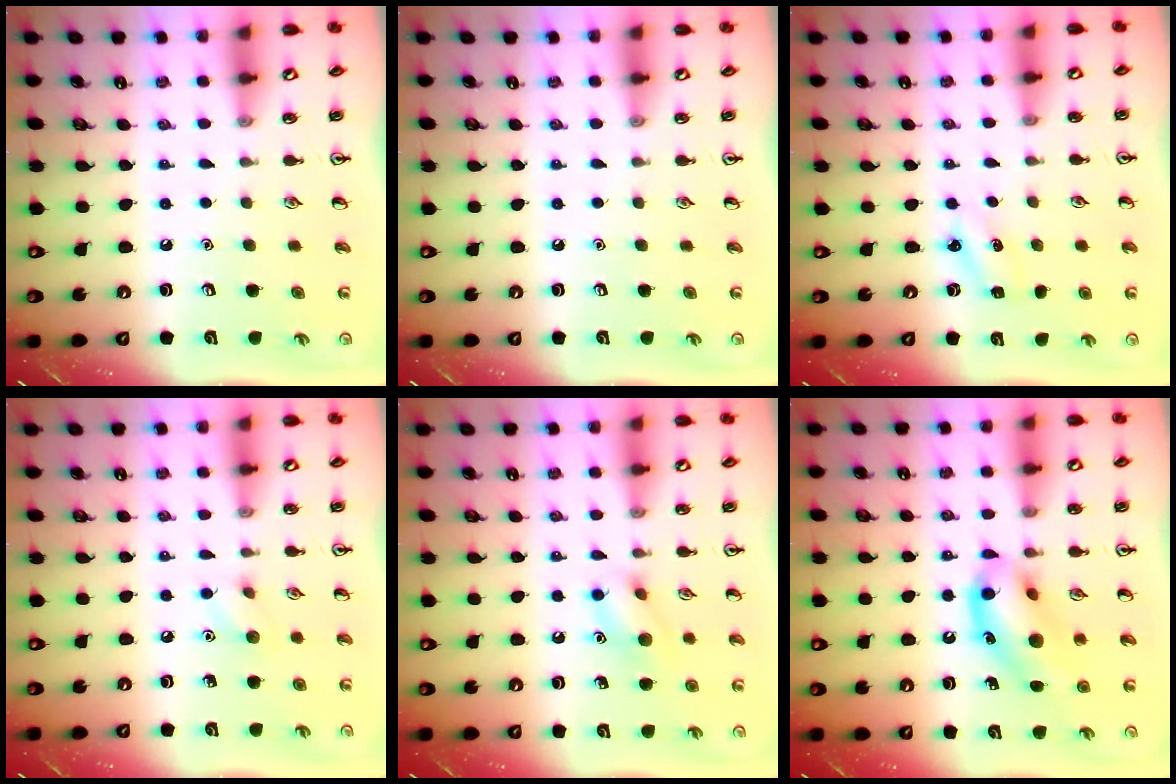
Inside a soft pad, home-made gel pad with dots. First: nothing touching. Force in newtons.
{"total": 0.0}
{"total": 2.9, "press": 2.7, "slide": 0.9}
{"total": 6.0, "press": 5.7, "slide": 1.6}
{"total": 9.6, "press": 9.5, "slide": 0.7}
{"total": 14.0, "press": 13.6, "slide": 3.0}